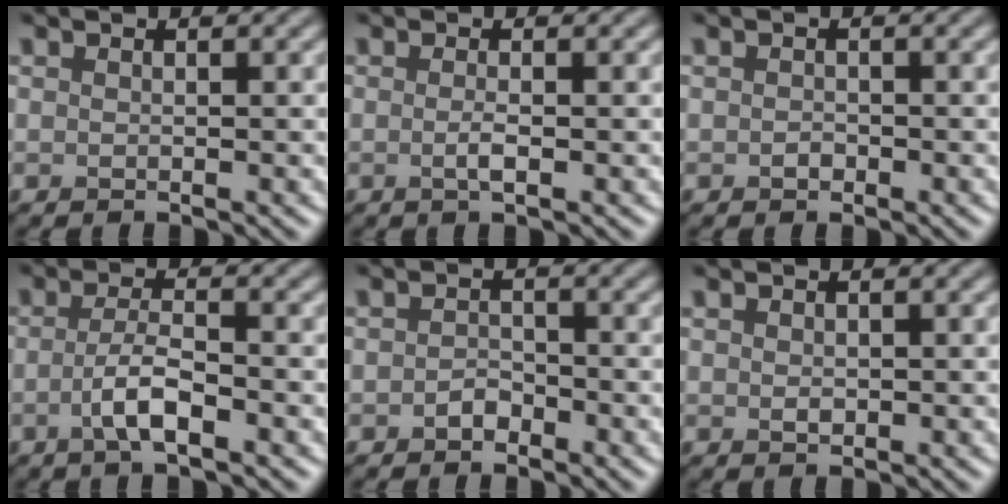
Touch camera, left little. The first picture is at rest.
{"total": 1.2, "force": [-0.1, 0.3, 1.2], "torque": [-0.022, -0.002, -0.005]}
{"total": 0.7, "force": [-0.3, 0.5, 0.4], "torque": [-0.005, -0.003, -0.005]}
{"total": 3.1, "force": [-1.1, 0.7, 2.8], "torque": [-0.054, 0.005, -0.026]}
{"total": 1.3, "force": [-0.8, 0.8, 0.6], "torque": [-0.011, 0.003, -0.016]}
{"total": 0.7, "force": [0.0, 0.5, 0.5], "torque": [-0.007, -0.002, 0.001]}